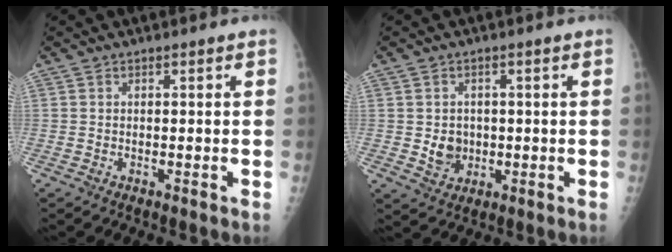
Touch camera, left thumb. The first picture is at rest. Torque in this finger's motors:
{"motor_torque": [-0.05, 0.04, 0.08, 0.03, 0.02]}